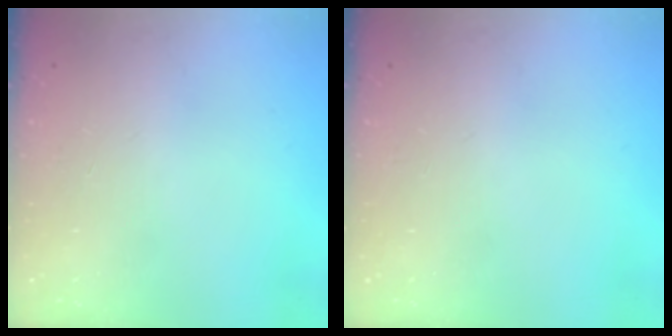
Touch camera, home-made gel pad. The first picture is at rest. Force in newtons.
{"total": 0.0}